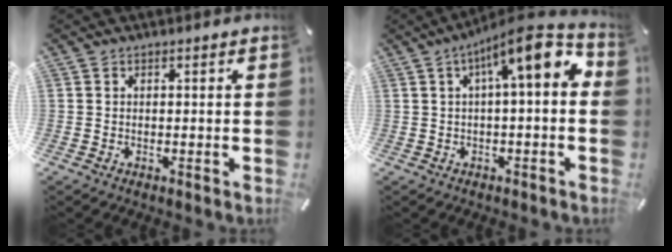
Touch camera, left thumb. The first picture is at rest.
{"total": 11.3, "force": [3.6, 3.1, 10.3], "torque": [-0.153, -0.024, 0.054]}